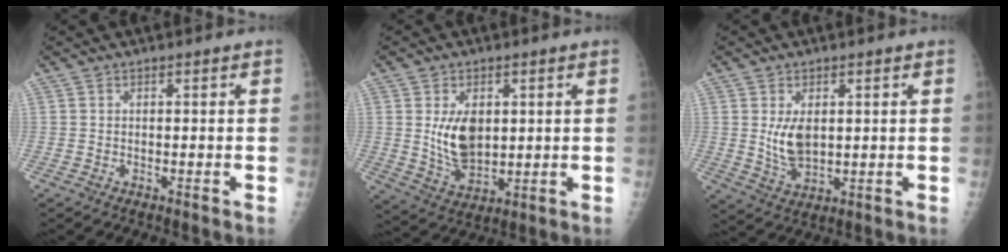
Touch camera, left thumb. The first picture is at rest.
{"total": 9.2, "force": [1.5, 5.9, 6.8], "torque": [-0.096, -0.020, 0.044]}
{"total": 6.3, "force": [1.2, 3.8, 4.9], "torque": [-0.076, -0.016, 0.032]}